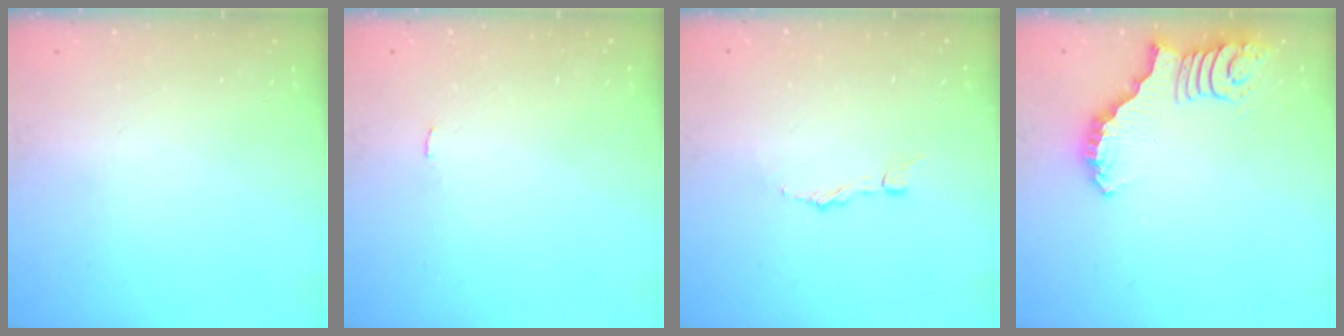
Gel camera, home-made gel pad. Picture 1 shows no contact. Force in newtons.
{"total": 0.0}
{"total": 1.4, "press": 1.4, "slide": 0.1}
{"total": 2.6, "press": 2.5, "slide": 0.6}